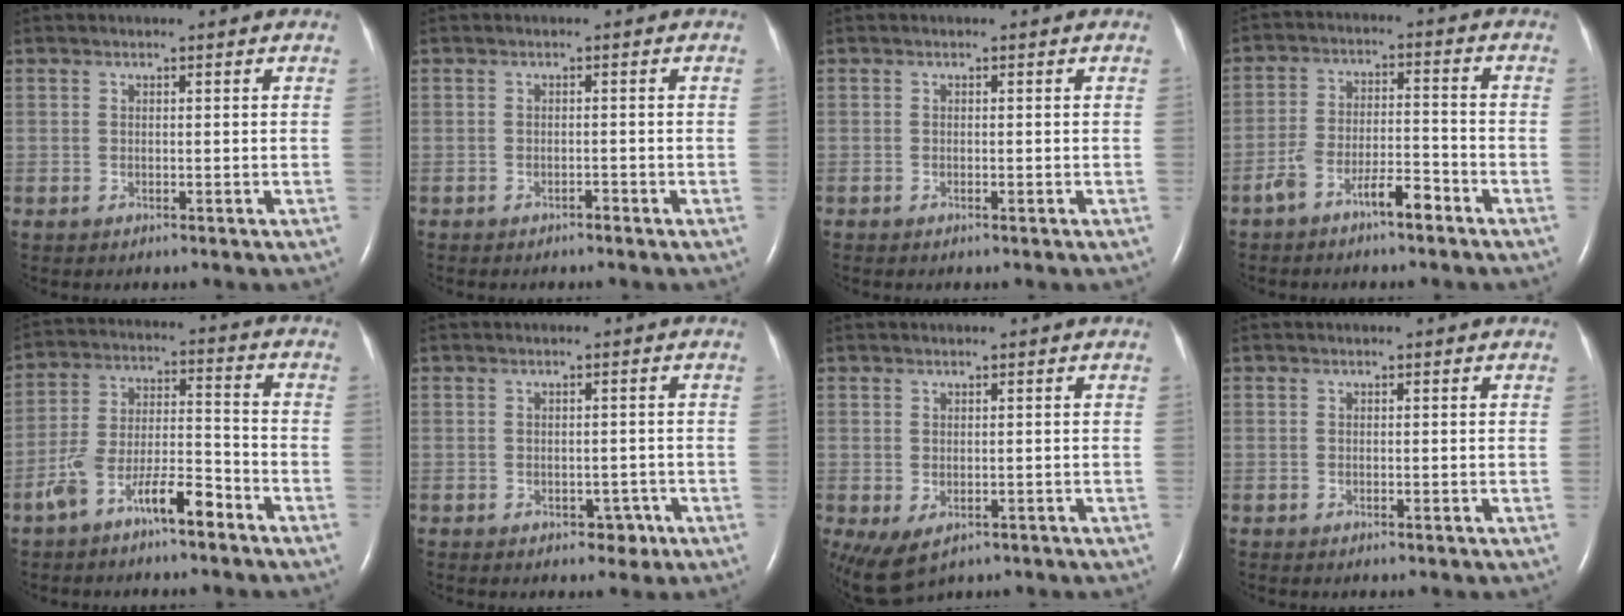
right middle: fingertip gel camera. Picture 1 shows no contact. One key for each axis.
{"total": 0.7, "fx": -0.6, "fy": 0.2, "fz": 0.3, "tx": -0.006, "ty": 0.000, "tz": -0.011}
{"total": 0.0}
{"total": 6.3, "fx": -4.4, "fy": 1.5, "fz": 4.3, "tx": -0.086, "ty": 0.018, "tz": -0.076}
{"total": 9.2, "fx": -6.2, "fy": 2.2, "fz": 6.4, "tx": -0.126, "ty": 0.017, "tz": -0.112}
{"total": 2.4, "fx": -1.2, "fy": 1.7, "fz": 1.2, "tx": -0.007, "ty": 0.004, "tz": -0.009}
{"total": 5.4, "fx": -2.4, "fy": 3.3, "fz": 3.5, "tx": -0.063, "ty": -0.012, "tz": -0.028}
{"total": 0.0}